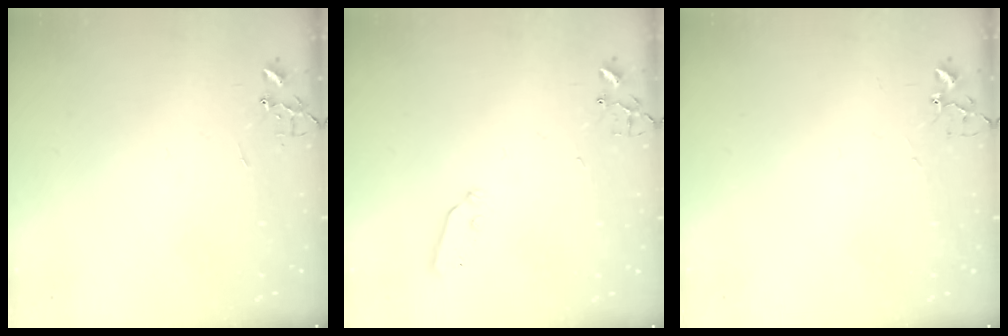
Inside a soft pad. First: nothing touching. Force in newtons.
{"total": 3.8, "press": 3.7, "slide": 0.7}
{"total": 4.2, "press": 4.2, "slide": 0.7}